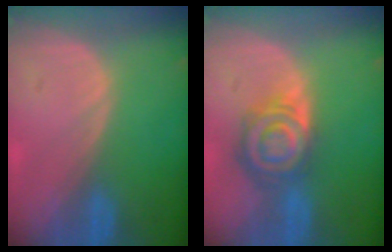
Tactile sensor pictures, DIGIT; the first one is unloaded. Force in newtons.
{"total": 7.9, "press": 6.9, "slide": 3.8}